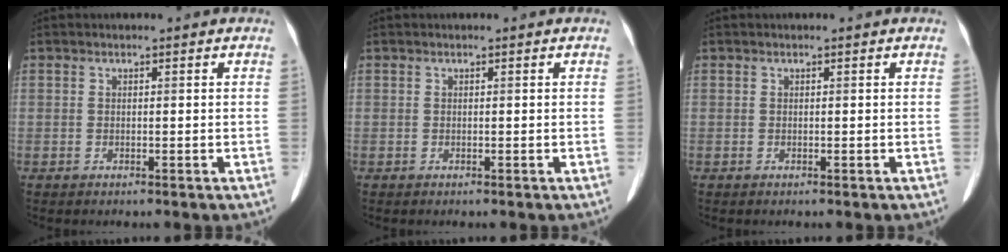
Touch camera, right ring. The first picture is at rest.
{"total": 0.0}
{"total": 0.0}